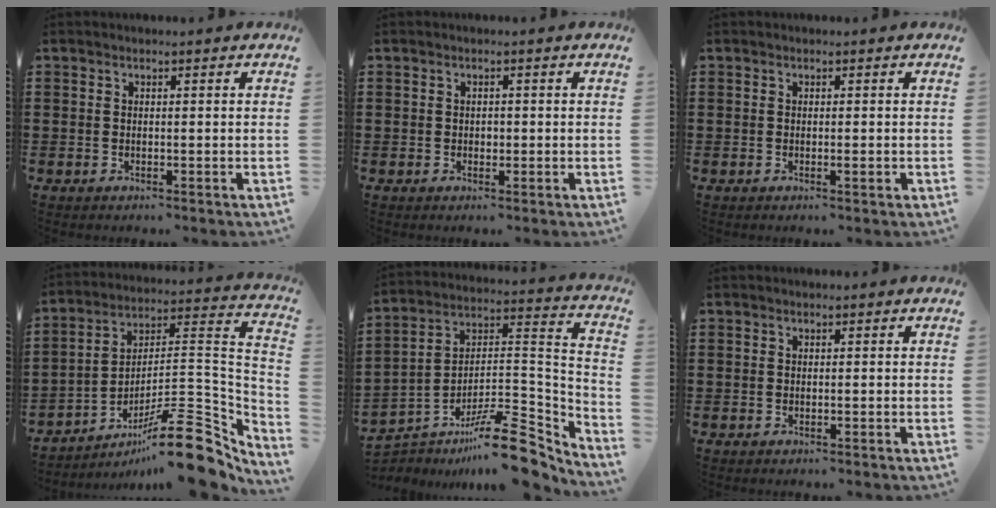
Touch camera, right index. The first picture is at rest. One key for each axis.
{"total": 0.8, "fx": 0.0, "fy": 0.6, "fz": 0.5, "tx": -0.012, "ty": 0.003, "tz": -0.001}
{"total": 0.9, "fx": -0.2, "fy": 0.2, "fz": 0.8, "tx": -0.014, "ty": -0.004, "tz": -0.003}
{"total": 16.2, "fx": -10.4, "fy": 4.1, "fz": 11.7, "tx": -0.158, "ty": 0.040, "tz": -0.179}
{"total": 13.0, "fx": -9.7, "fy": 3.8, "fz": 7.7, "tx": -0.117, "ty": 0.036, "tz": -0.171}
{"total": 0.0}